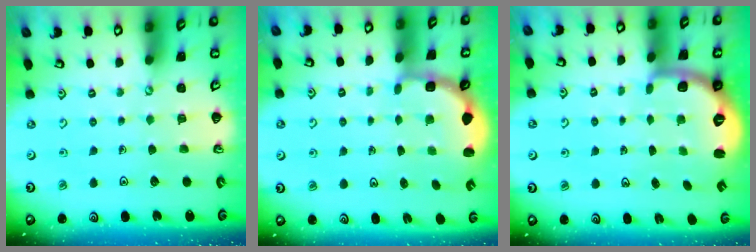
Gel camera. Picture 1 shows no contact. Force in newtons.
{"total": 2.9, "press": 2.5, "slide": 1.4}
{"total": 2.5, "press": 2.0, "slide": 1.6}